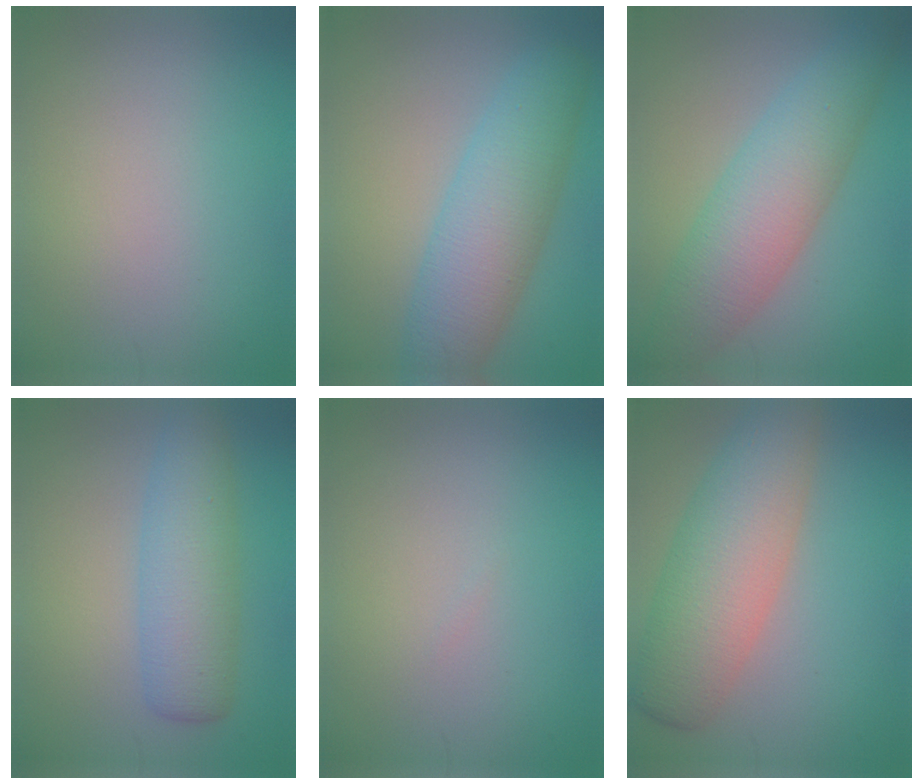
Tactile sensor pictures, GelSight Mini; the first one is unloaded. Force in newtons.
{"total": 7.0, "press": 7.0, "slide": 0.1}
{"total": 7.1, "press": 7.1, "slide": 0.4}
{"total": 5.3, "press": 5.3, "slide": 0.1}
{"total": 0.0}
{"total": 8.1, "press": 8.1, "slide": 0.2}